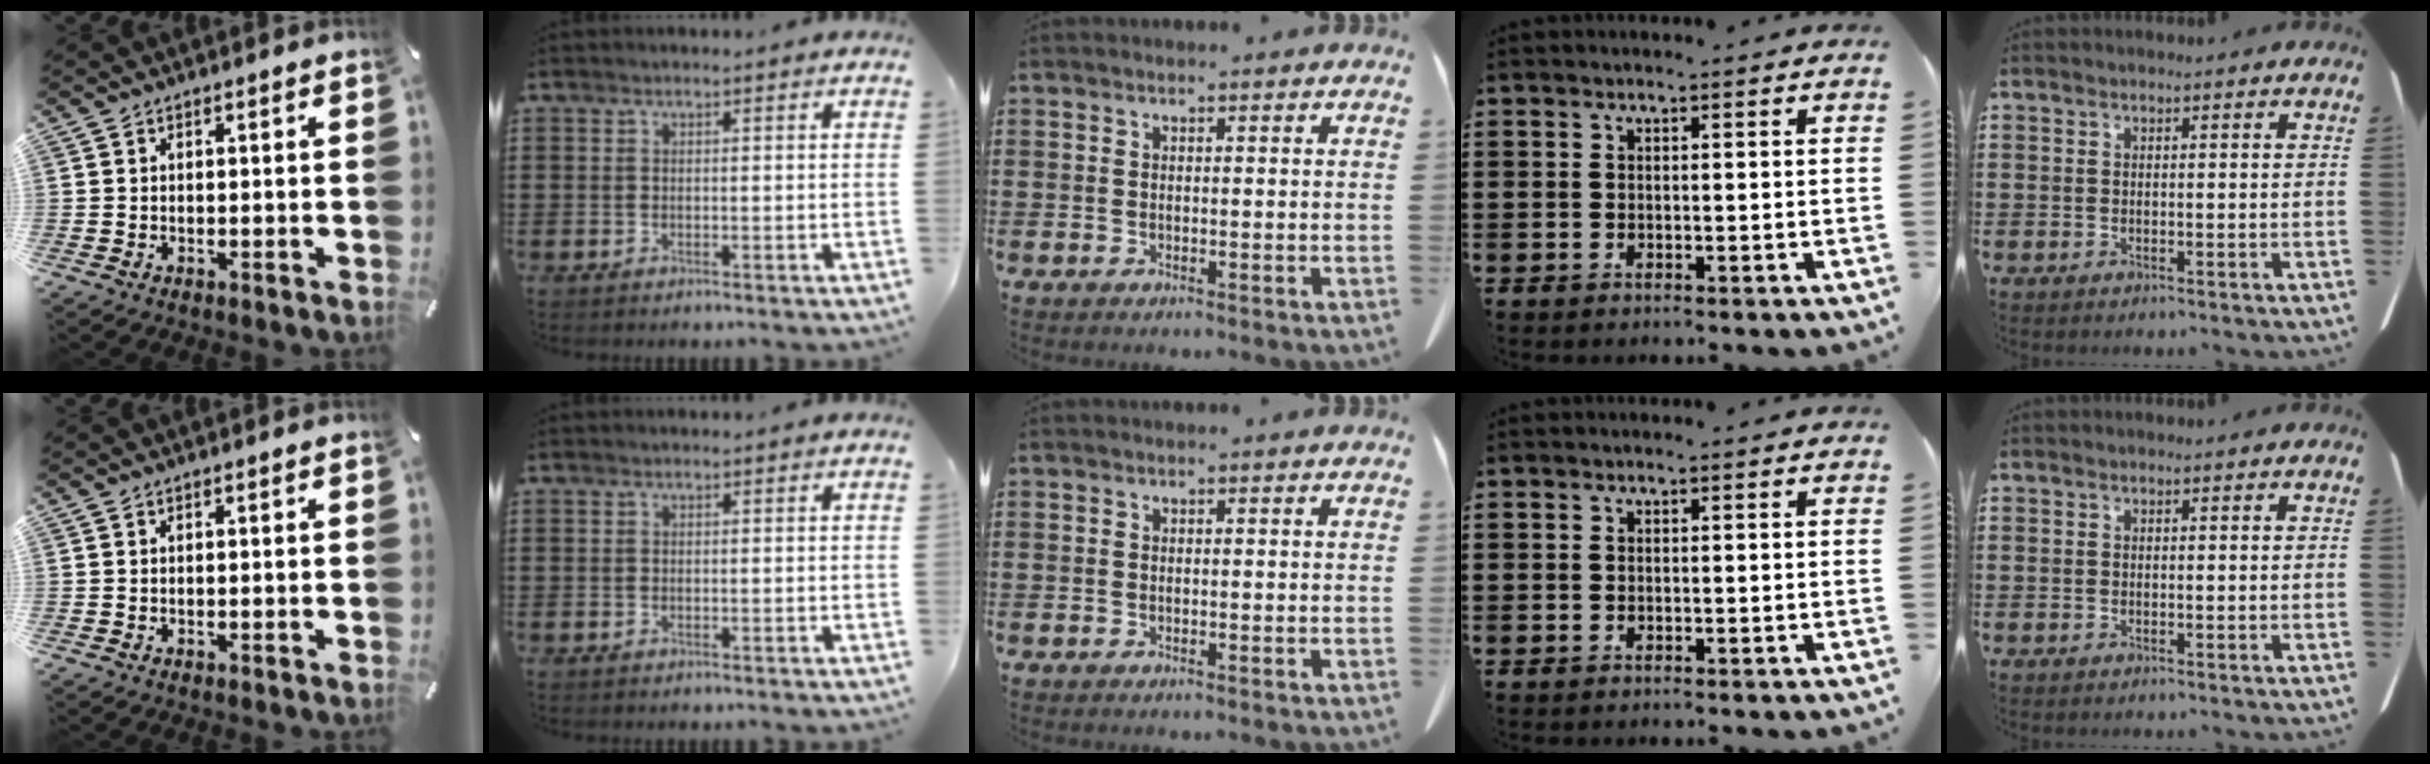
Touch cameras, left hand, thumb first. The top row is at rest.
{}